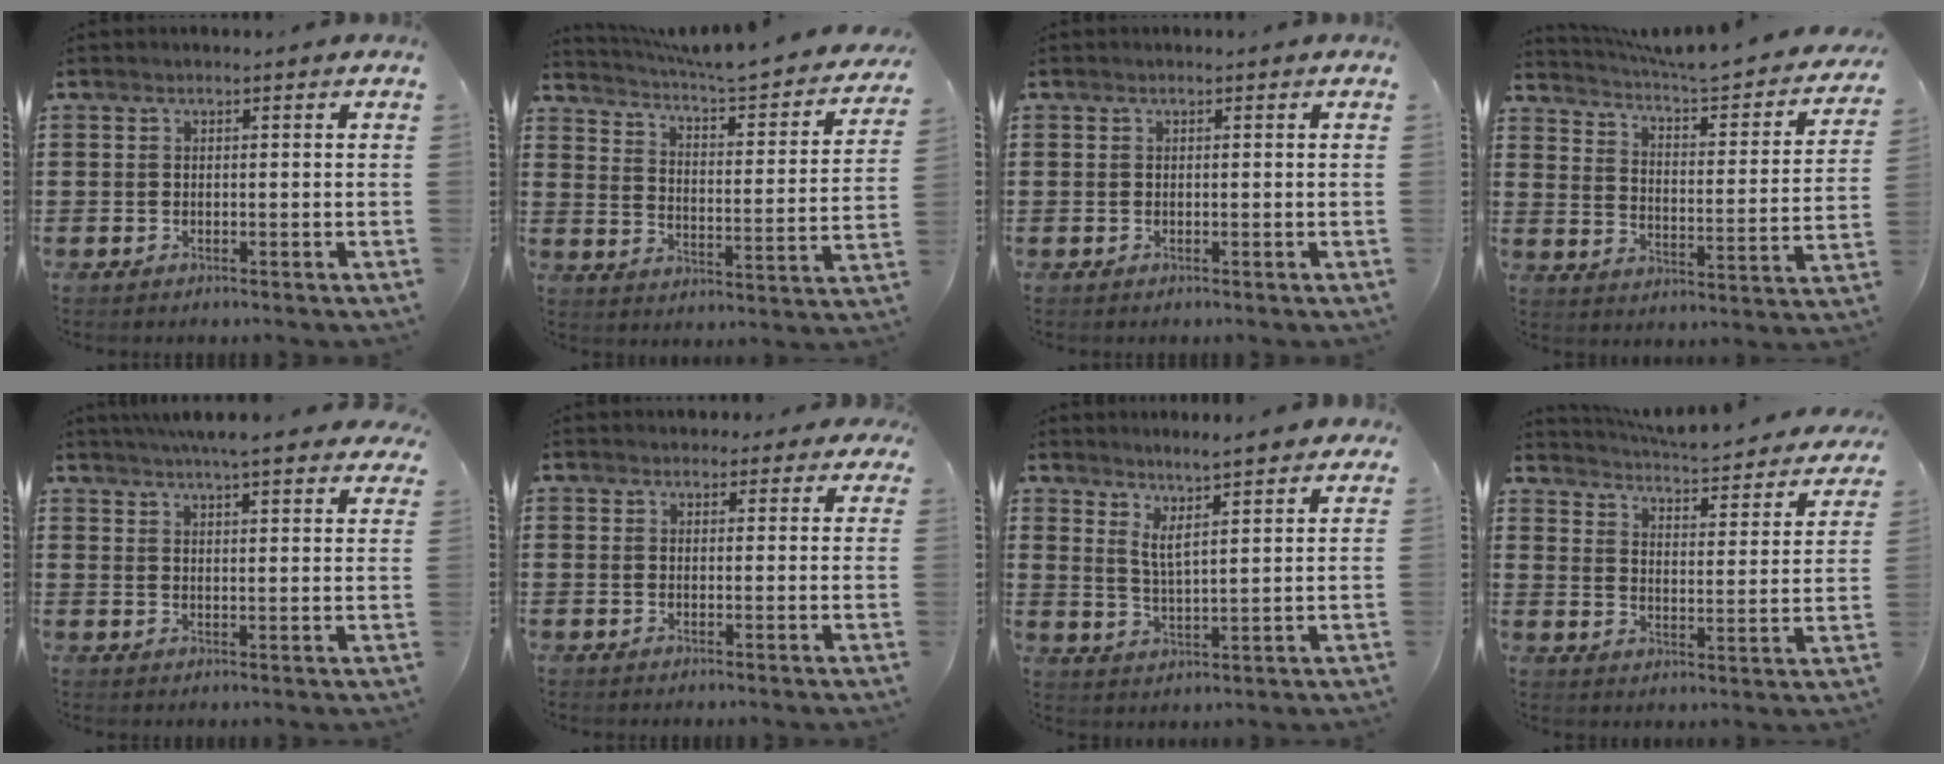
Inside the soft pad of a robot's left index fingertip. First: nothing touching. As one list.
[{"total": 4.3, "force": [4.1, -0.2, 1.4], "torque": [-0.052, -0.040, 0.061]}, {"total": 0.0}, {"total": 4.1, "force": [3.8, 0.1, 1.4], "torque": [-0.050, -0.037, 0.056]}, {"total": 5.7, "force": [5.3, 0.1, 2.1], "torque": [-0.057, -0.013, 0.096]}, {"total": 2.5, "force": [2.3, 1.0, 0.4], "torque": [-0.007, -0.001, 0.040]}, {"total": 4.9, "force": [4.0, 0.3, 2.7], "torque": [-0.068, -0.021, 0.068]}, {"total": 3.6, "force": [3.5, -0.2, 0.6], "torque": [-0.034, -0.038, 0.052]}]